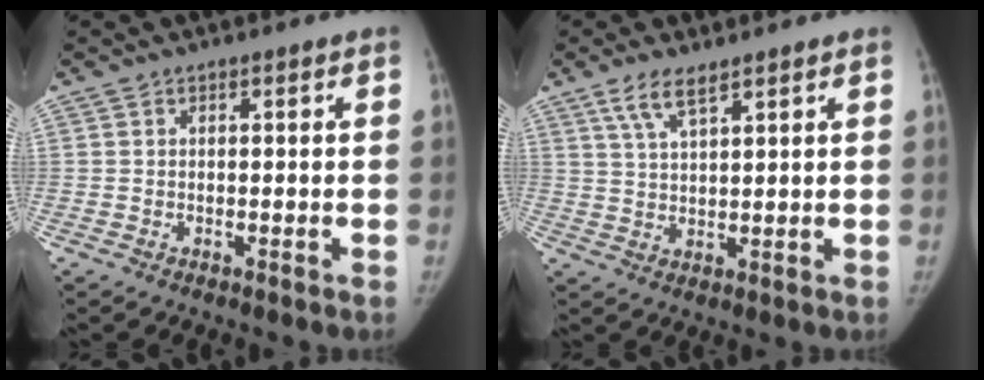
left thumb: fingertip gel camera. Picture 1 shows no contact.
{"total": 5.0, "force": [3.5, 1.3, 3.4], "torque": [-0.070, -0.012, 0.074]}